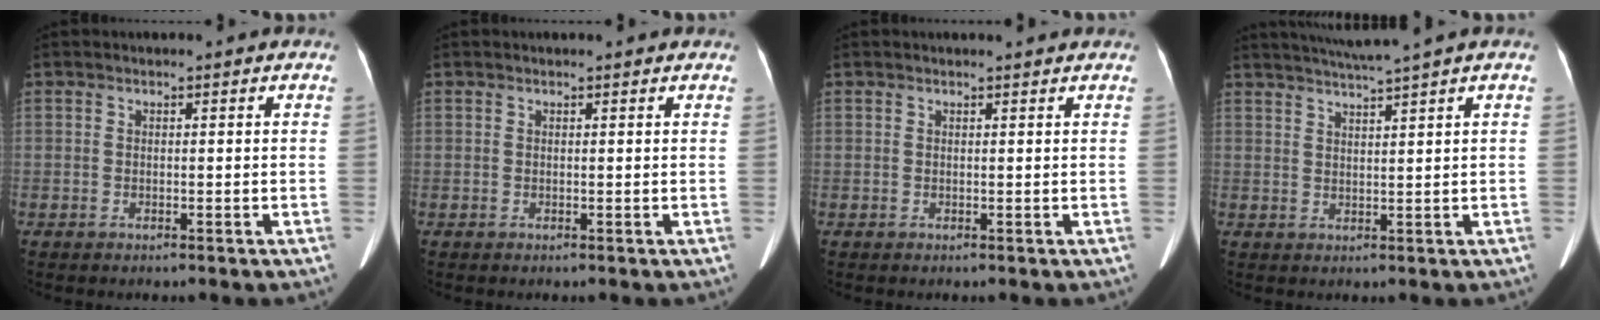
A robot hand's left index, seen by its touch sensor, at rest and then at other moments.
{"total": 1.6, "force": [1.5, 0.3, 0.4], "torque": [-0.013, 0.009, 0.012]}
{"total": 1.4, "force": [1.4, 0.1, 0.2], "torque": [-0.010, 0.003, 0.016]}
{"total": 3.7, "force": [3.1, -1.6, 1.3], "torque": [-0.025, -0.001, 0.061]}